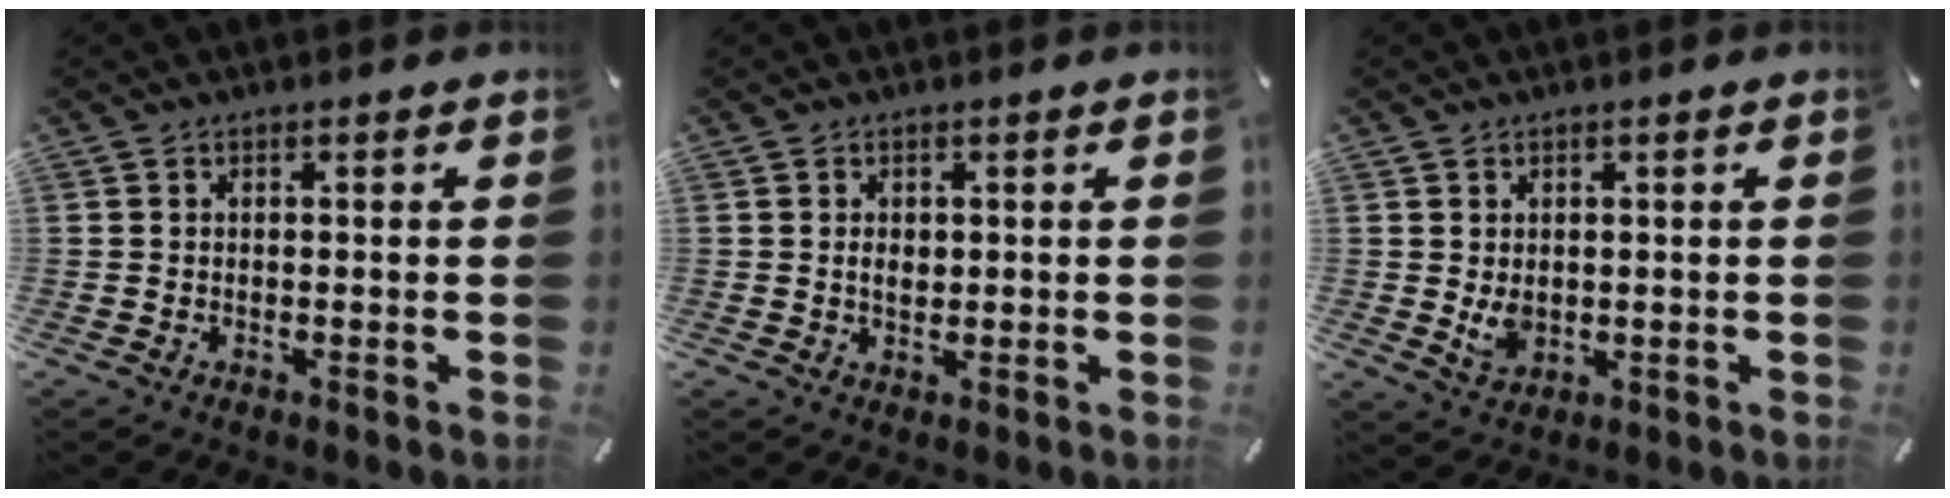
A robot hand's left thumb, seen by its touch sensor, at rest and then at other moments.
{"total": 2.3, "force": [0.4, 1.7, 1.5], "torque": [-0.026, 0.001, 0.004]}
{"total": 3.9, "force": [0.3, 3.1, 2.3], "torque": [-0.039, -0.009, 0.002]}